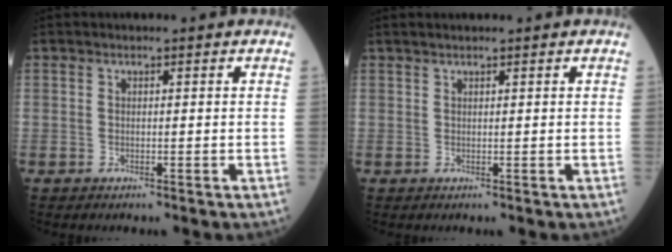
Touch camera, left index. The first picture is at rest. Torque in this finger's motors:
{"motor_torque": [0.01, 0.27, -0.06, -0.01]}